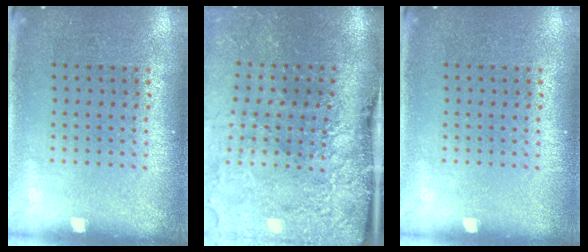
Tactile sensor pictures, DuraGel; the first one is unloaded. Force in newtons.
{"total": 5.1, "press": 3.8, "slide": 3.3}
{"total": 0.0}